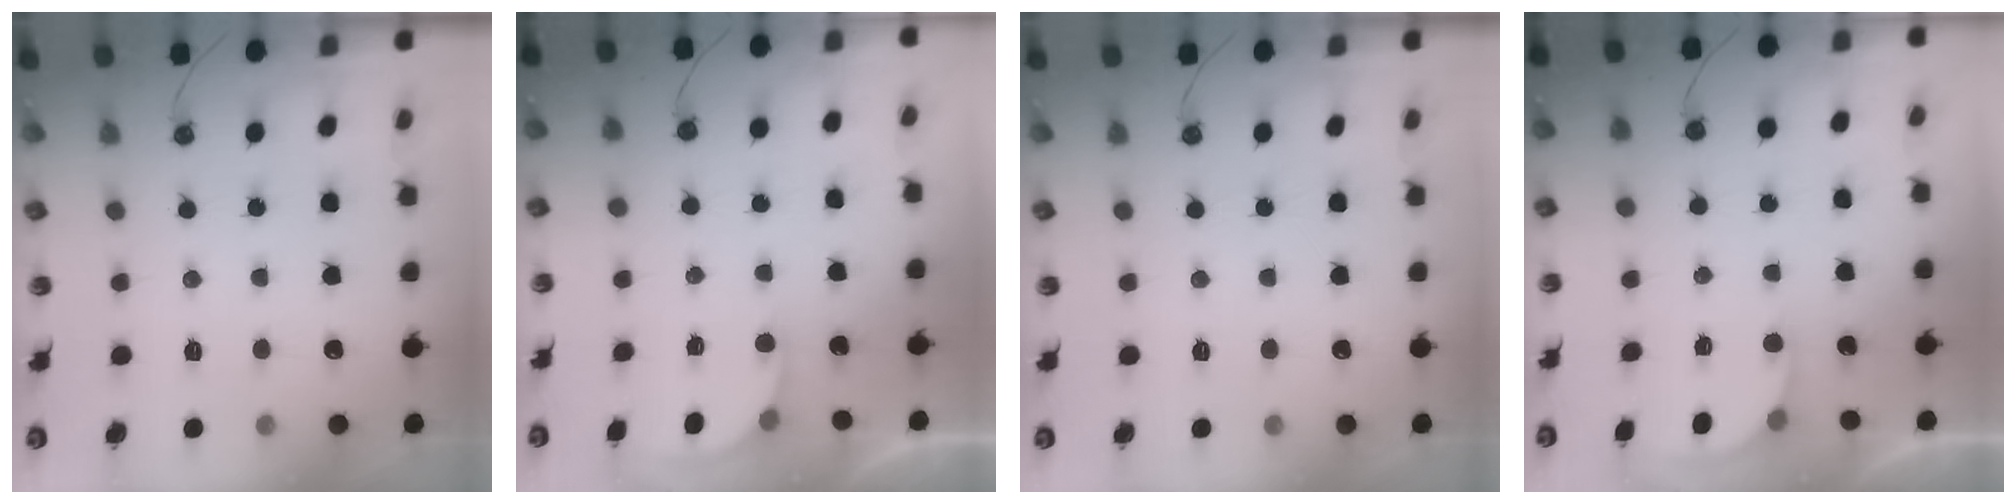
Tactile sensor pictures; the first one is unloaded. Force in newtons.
{"total": 2.9, "press": 2.9, "slide": 0.3}
{"total": 0.0}
{"total": 2.9, "press": 2.9, "slide": 0.3}